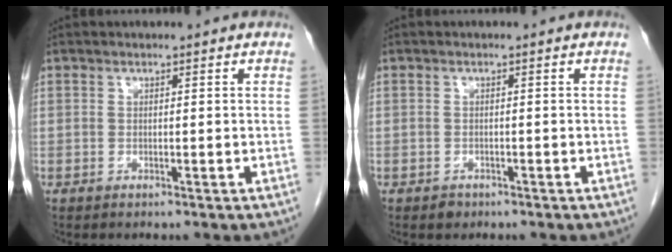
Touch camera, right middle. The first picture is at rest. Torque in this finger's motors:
{"motor_torque": [-0.02, 0.08, 0.00, 0.00]}